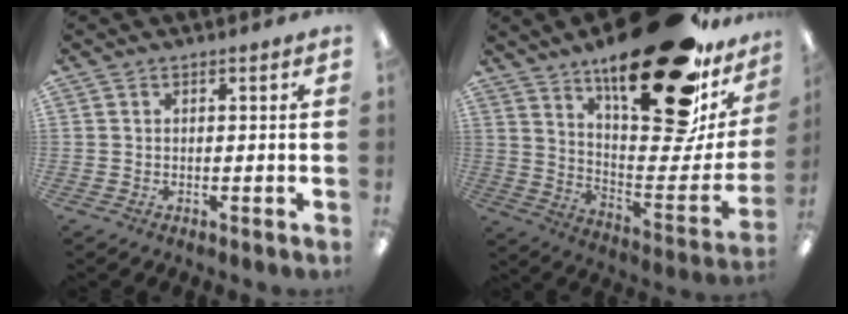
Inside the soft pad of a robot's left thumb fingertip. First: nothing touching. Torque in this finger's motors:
{"motor_torque": [1.70, 1.13, 1.68, -1.13, 0.36]}